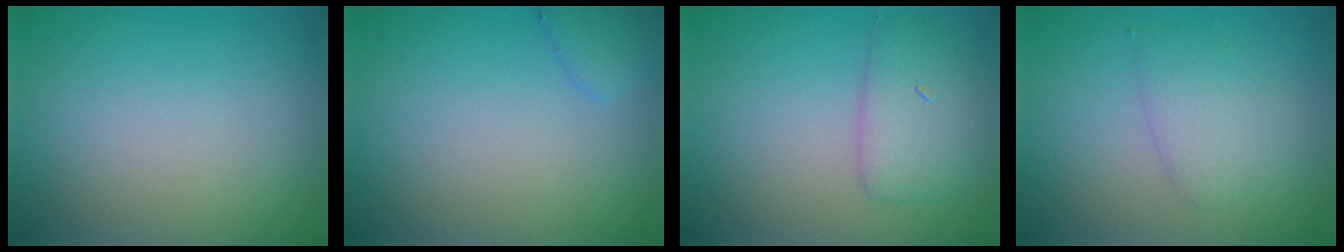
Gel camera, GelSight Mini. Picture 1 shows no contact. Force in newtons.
{"total": 1.5, "press": 1.5, "slide": 0.1}
{"total": 2.9, "press": 2.9, "slide": 0.1}
{"total": 2.5, "press": 2.5, "slide": 0.0}